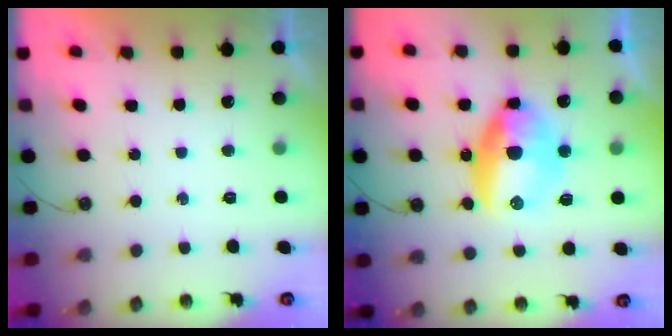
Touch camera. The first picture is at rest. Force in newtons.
{"total": 12.3, "press": 12.3, "slide": 0.4}